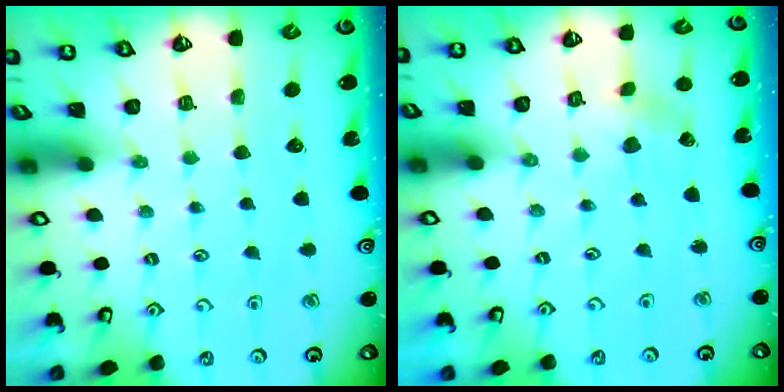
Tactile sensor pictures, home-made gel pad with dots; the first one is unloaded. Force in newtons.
{"total": 2.5, "press": 2.4, "slide": 0.6}